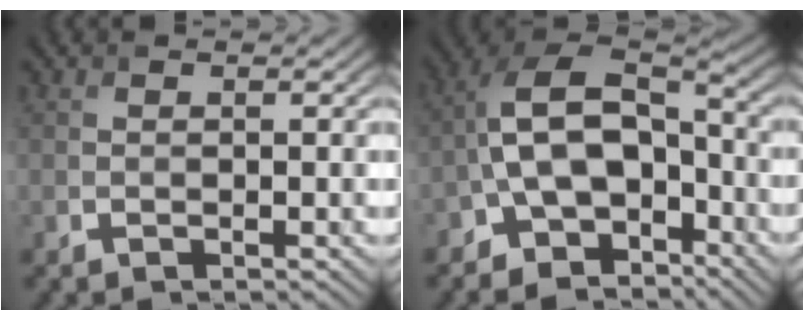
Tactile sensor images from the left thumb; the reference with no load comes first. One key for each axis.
{"total": 13.4, "fx": -5.4, "fy": 8.5, "fz": 8.9, "tx": -0.170, "ty": -0.008, "tz": -0.104}